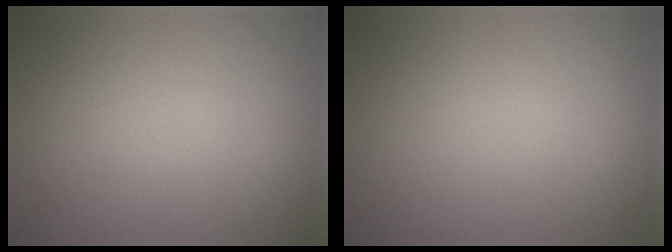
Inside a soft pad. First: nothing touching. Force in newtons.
{"total": 0.0}